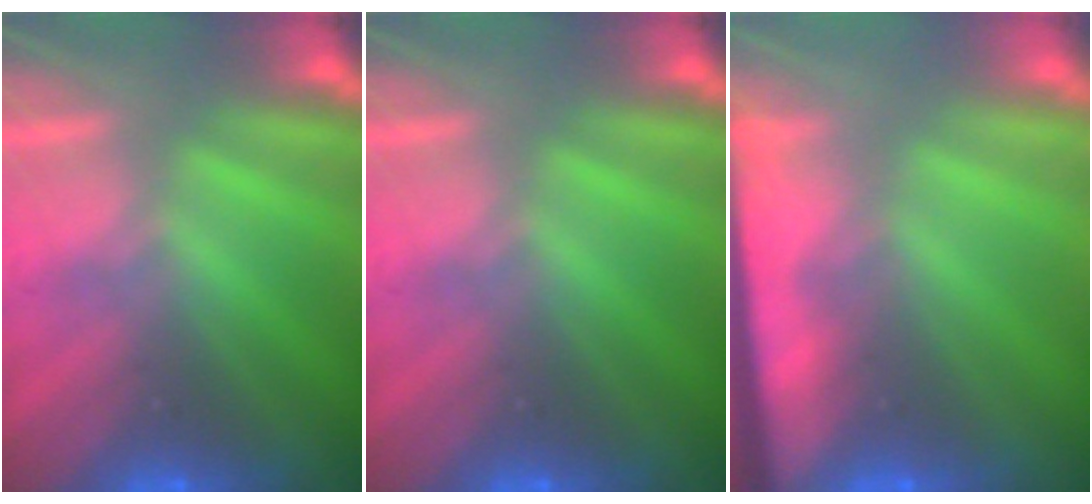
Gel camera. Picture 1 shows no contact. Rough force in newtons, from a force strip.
{"total": 0.0}
{"total": 8.2}